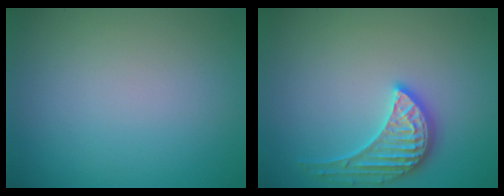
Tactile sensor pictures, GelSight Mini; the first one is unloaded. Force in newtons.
{"total": 3.2, "press": 3.2, "slide": 0.5}